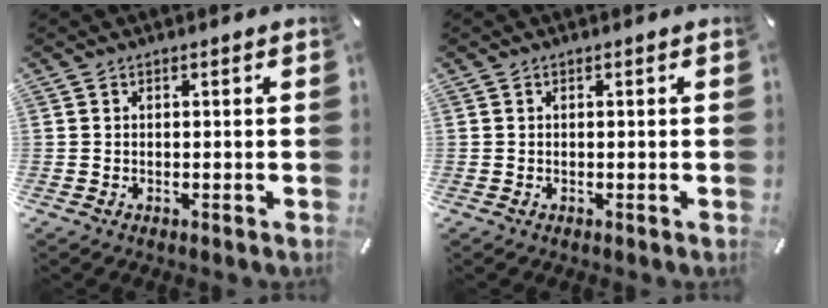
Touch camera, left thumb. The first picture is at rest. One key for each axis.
{"total": 0.0}